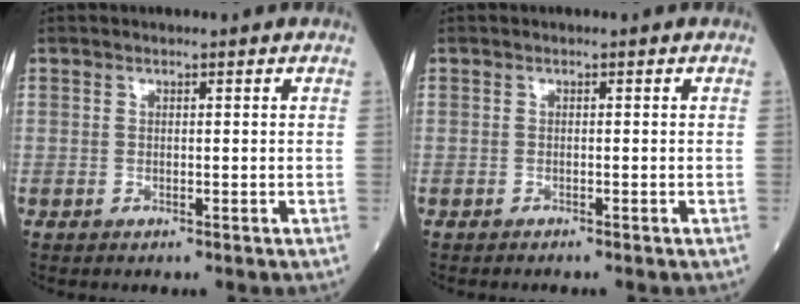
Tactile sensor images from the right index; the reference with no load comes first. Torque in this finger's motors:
{"motor_torque": [0.03, -0.14, 0.08, 0.01]}